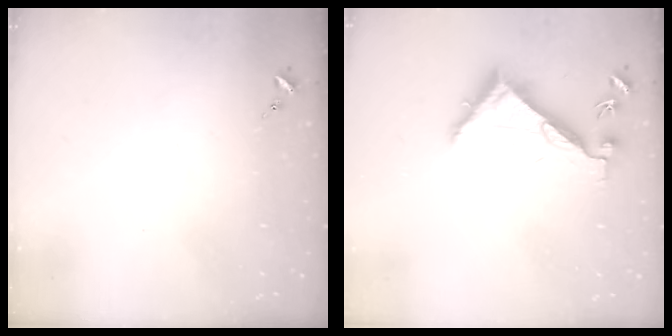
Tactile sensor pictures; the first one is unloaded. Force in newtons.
{"total": 7.2, "press": 7.2, "slide": 0.3}